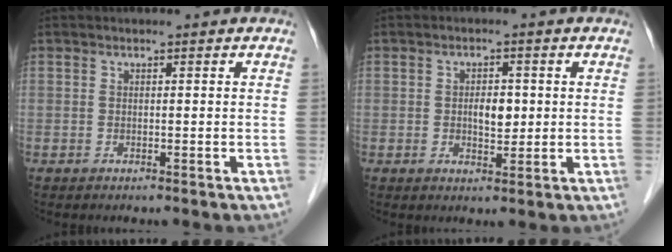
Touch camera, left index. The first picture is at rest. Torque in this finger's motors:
{"motor_torque": [0.25, 0.13, 0.07, 0.02]}